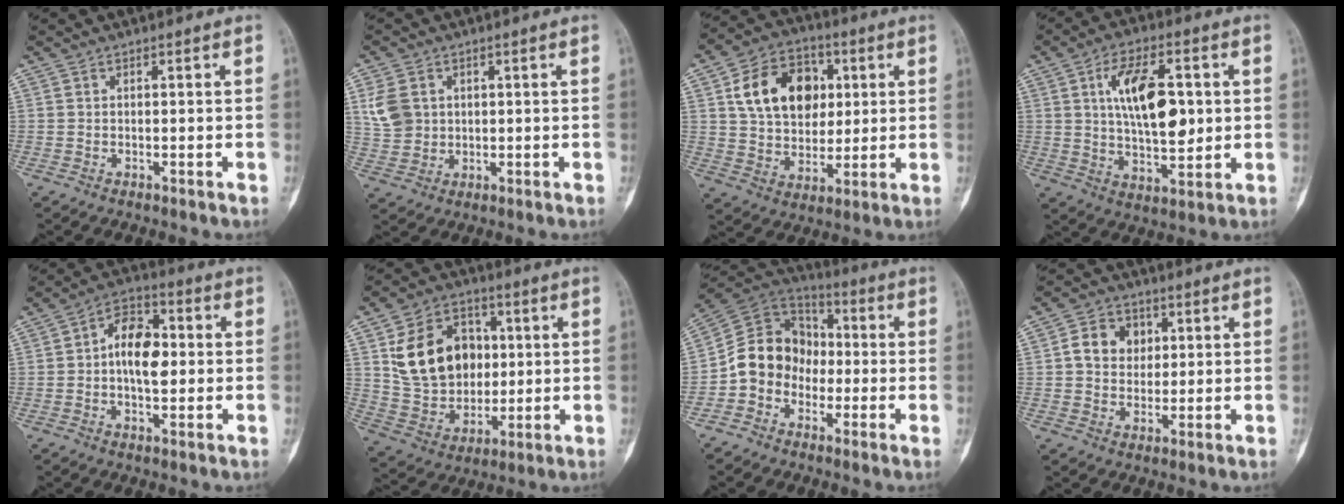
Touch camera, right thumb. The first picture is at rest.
{"total": 6.6, "force": [1.9, 5.3, 3.5], "torque": [-0.056, -0.002, 0.045]}
{"total": 16.3, "force": [4.4, 11.9, 10.3], "torque": [-0.135, 0.000, 0.074]}
{"total": 14.7, "force": [2.5, 7.2, 12.6], "torque": [-0.189, -0.008, 0.045]}
{"total": 10.3, "force": [0.1, 5.9, 8.4], "torque": [-0.119, 0.020, -0.006]}
{"total": 17.8, "force": [3.7, 13.6, 11.0], "torque": [-0.155, 0.002, 0.074]}
{"total": 12.5, "force": [-2.7, 10.7, 5.9], "torque": [-0.075, 0.052, -0.063]}
{"total": 7.7, "force": [1.6, 6.3, 4.1], "torque": [-0.037, 0.000, 0.022]}